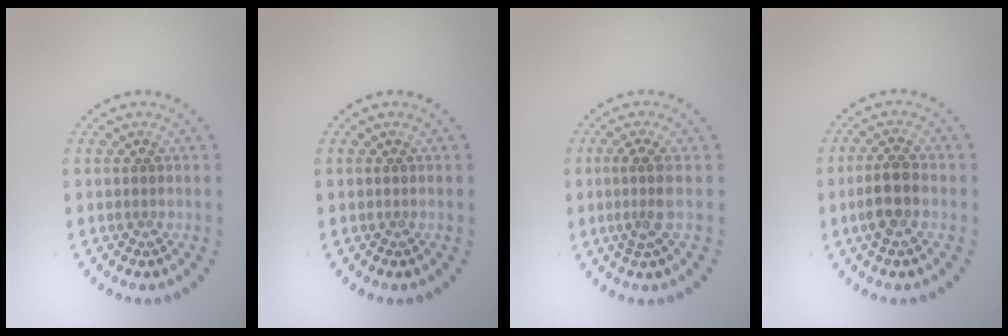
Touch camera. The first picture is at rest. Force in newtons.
{"total": 0.0}
{"total": 2.4, "press": 1.9, "slide": 1.4}
{"total": 2.9, "press": 2.7, "slide": 0.9}